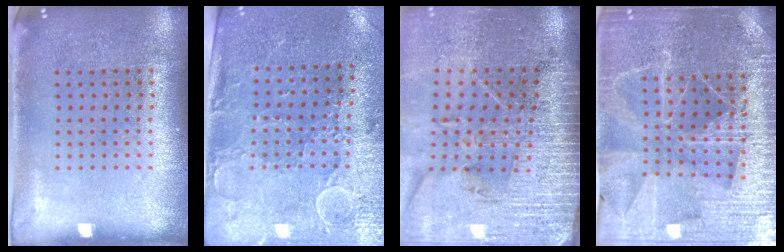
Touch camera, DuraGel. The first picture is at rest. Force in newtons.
{"total": 3.0, "press": 2.6, "slide": 1.5}
{"total": 3.8, "press": 3.4, "slide": 1.8}
{"total": 4.8, "press": 4.3, "slide": 2.1}